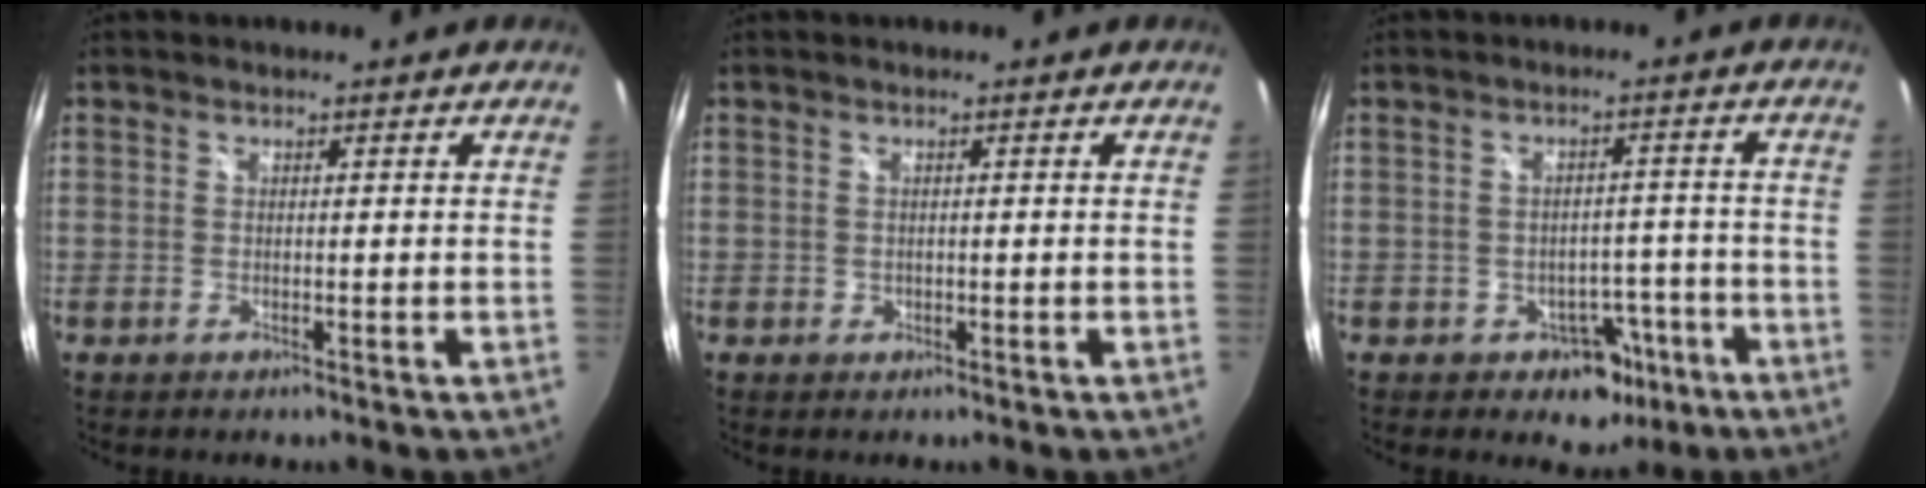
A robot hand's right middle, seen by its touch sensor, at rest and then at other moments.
{"total": 0.7, "force": [-0.2, 0.7, 0.1], "torque": [0.001, -0.003, -0.003]}
{"total": 6.1, "force": [-3.4, 4.6, 2.0], "torque": [-0.037, 0.023, -0.029]}